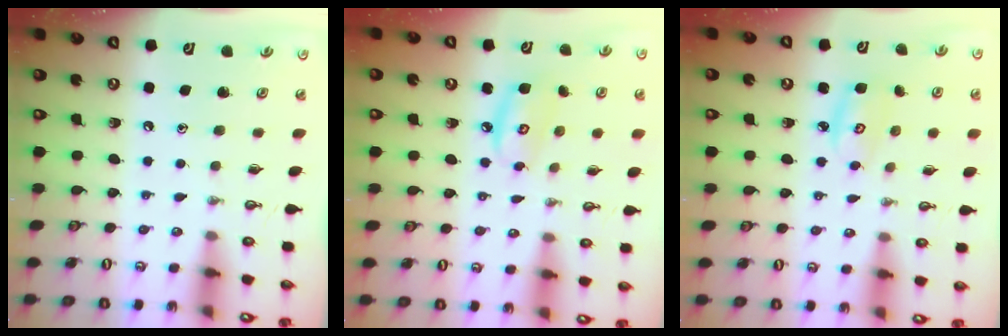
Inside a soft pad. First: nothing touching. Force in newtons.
{"total": 5.8, "press": 5.8, "slide": 0.4}
{"total": 3.6, "press": 3.6, "slide": 0.3}